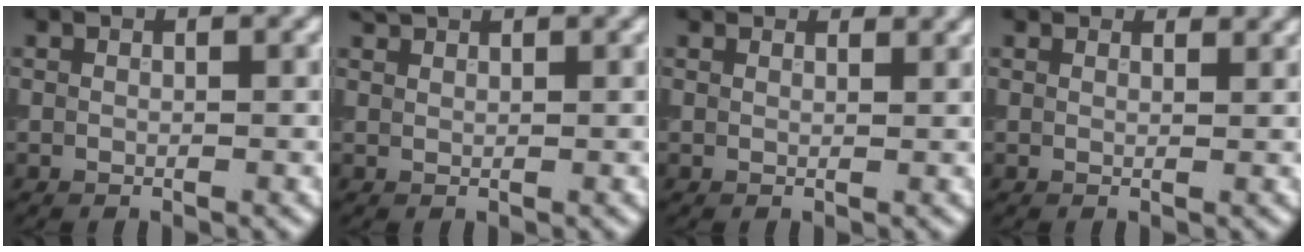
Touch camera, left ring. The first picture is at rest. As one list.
[{"total": 1.4, "force": [1.4, 0.1, 0.2], "torque": [-0.006, 0.002, 0.026]}, {"total": 2.9, "force": [2.7, 0.7, 0.7], "torque": [-0.015, -0.002, 0.032]}, {"total": 2.7, "force": [2.5, 0.7, 0.6], "torque": [-0.014, -0.001, 0.029]}]